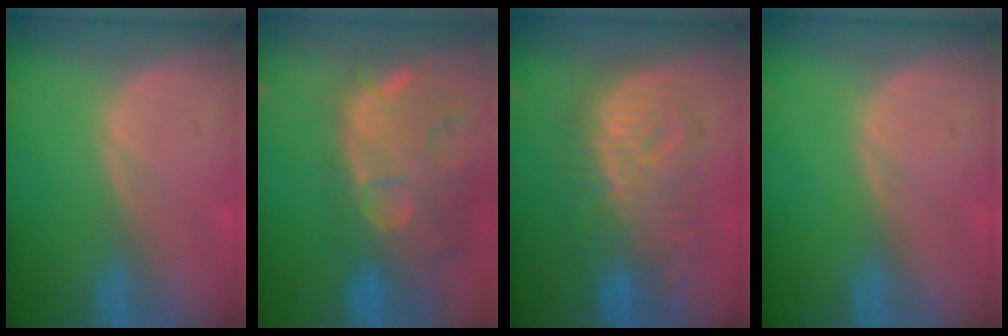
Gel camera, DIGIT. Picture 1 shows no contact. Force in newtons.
{"total": 14.6, "press": 11.8, "slide": 8.6}
{"total": 9.6, "press": 9.6, "slide": 0.5}
{"total": 0.0}